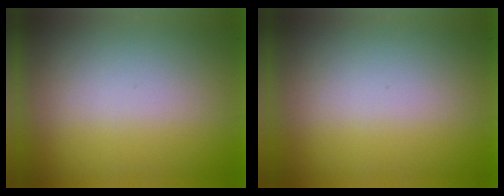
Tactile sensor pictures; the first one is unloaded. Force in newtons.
{"total": 0.0}